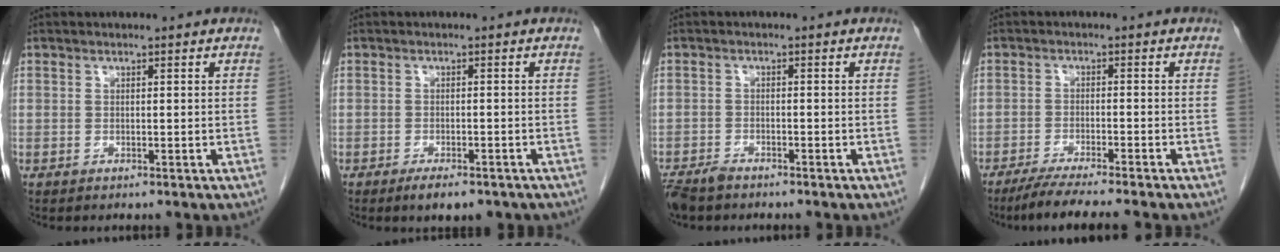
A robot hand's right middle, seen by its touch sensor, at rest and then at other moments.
{"total": 4.8, "force": [-3.5, 1.6, 2.8], "torque": [-0.035, -0.004, -0.045]}
{"total": 4.1, "force": [-3.5, 1.3, 1.7], "torque": [-0.033, -0.008, -0.062]}
{"total": 7.6, "force": [-6.4, -0.7, 4.0], "torque": [-0.052, -0.022, -0.104]}